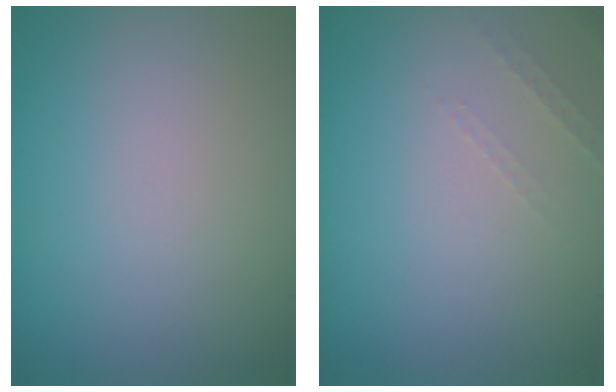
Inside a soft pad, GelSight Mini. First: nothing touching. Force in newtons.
{"total": 0.9, "press": 0.9, "slide": 0.3}